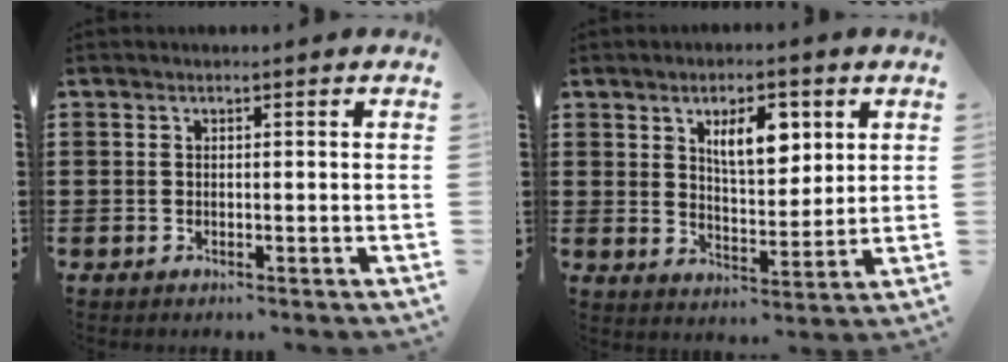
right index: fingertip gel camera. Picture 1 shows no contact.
{"total": 7.1, "force": [3.1, 3.3, 5.5], "torque": [-0.094, 0.002, 0.047]}